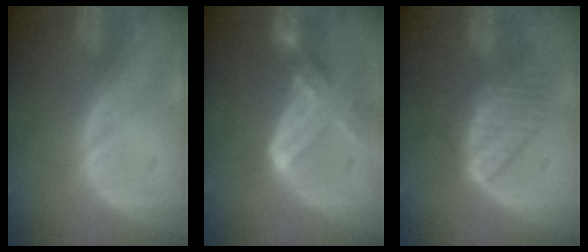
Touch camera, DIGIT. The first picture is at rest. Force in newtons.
{"total": 7.7, "press": 6.8, "slide": 3.5}
{"total": 6.6, "press": 6.3, "slide": 1.9}